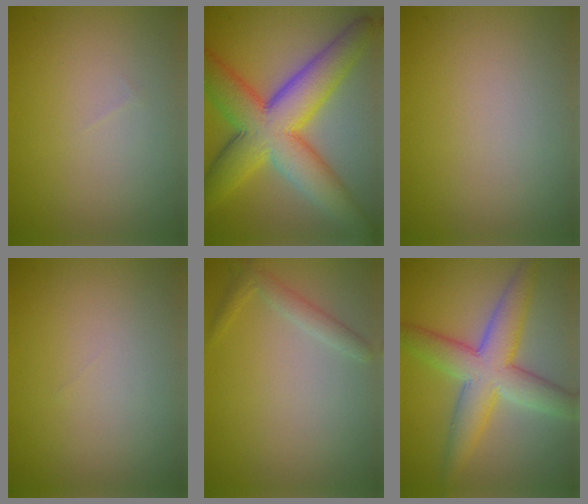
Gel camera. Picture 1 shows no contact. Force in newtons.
{"total": 11.2, "press": 11.2, "slide": 0.2}
{"total": 0.0}
{"total": 0.0}
{"total": 1.5, "press": 1.5, "slide": 0.1}
{"total": 6.9, "press": 6.9, "slide": 0.1}